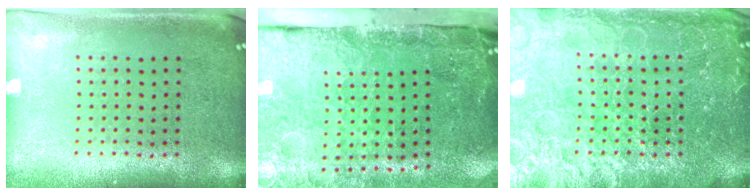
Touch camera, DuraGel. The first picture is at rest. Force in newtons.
{"total": 5.1, "press": 4.2, "slide": 3.0}
{"total": 7.0, "press": 7.0, "slide": 1.0}